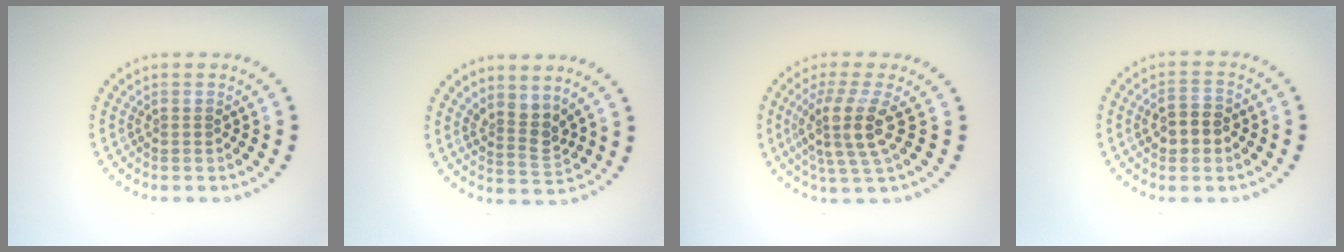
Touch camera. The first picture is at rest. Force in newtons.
{"total": 2.5, "press": 1.9, "slide": 1.6}
{"total": 4.1, "press": 3.2, "slide": 2.6}
{"total": 2.9, "press": 2.9, "slide": 0.3}